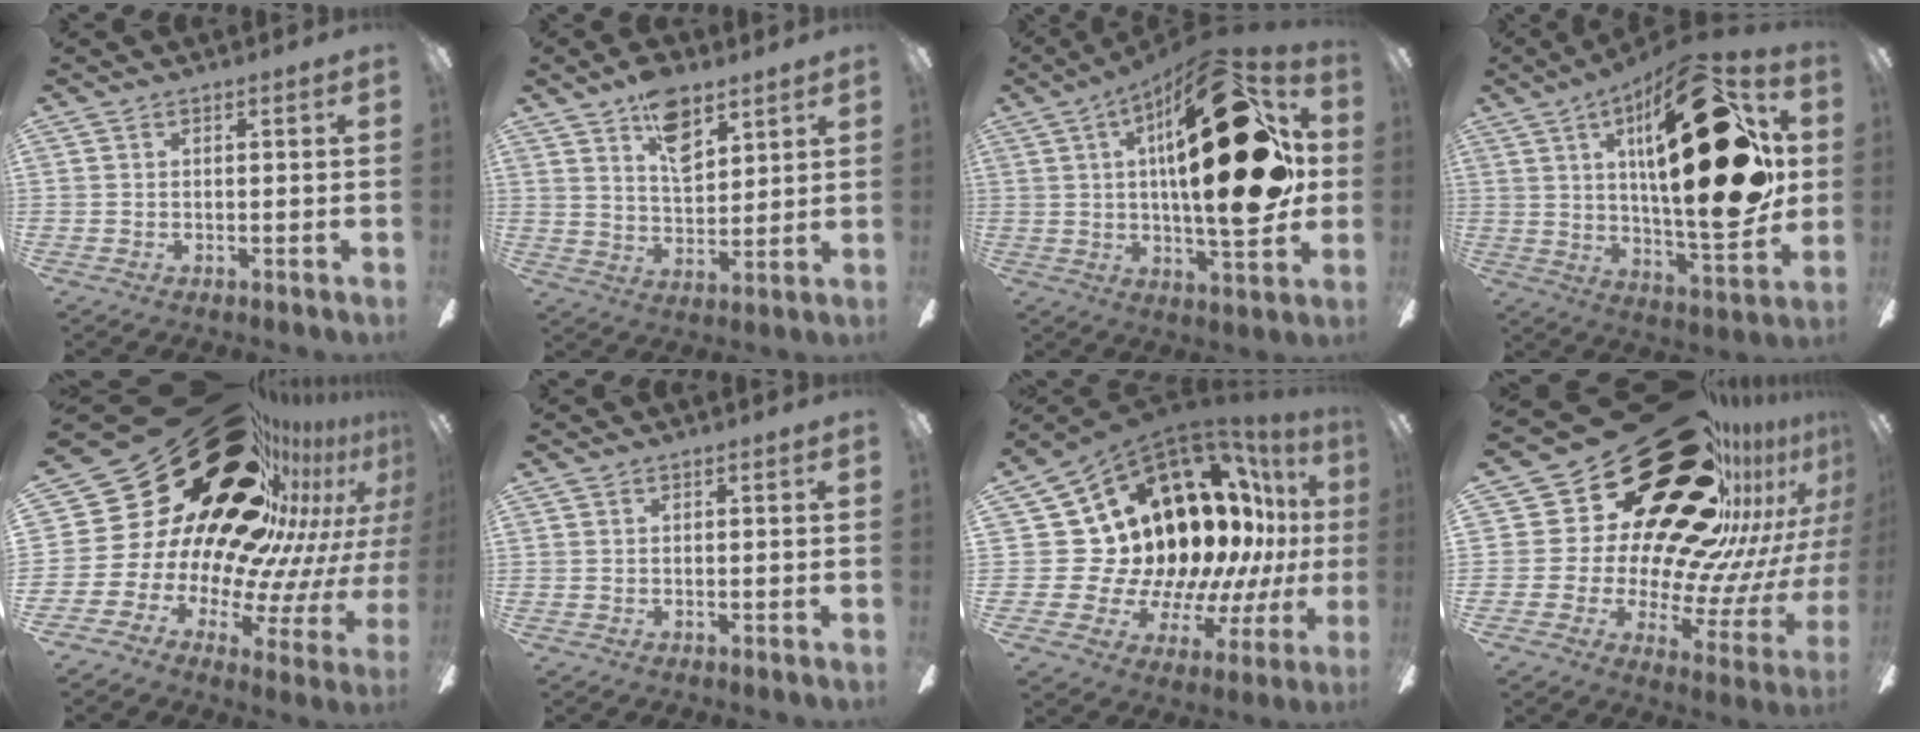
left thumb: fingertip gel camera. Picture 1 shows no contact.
{"total": 10.8, "force": [6.6, 5.6, 6.5], "torque": [-0.092, -0.026, 0.117]}
{"total": 31.8, "force": [6.6, 11.5, 29.0], "torque": [-0.436, -0.029, 0.099]}
{"total": 34.2, "force": [8.9, 13.0, 30.3], "torque": [-0.464, -0.045, 0.139]}
{"total": 37.1, "force": [22.1, 19.9, 22.2], "torque": [-0.304, -0.216, 0.455]}
{"total": 0.0}
{"total": 23.0, "force": [7.0, 17.0, 13.9], "torque": [-0.198, -0.122, 0.193]}
{"total": 36.0, "force": [23.1, 17.7, 21.2], "torque": [-0.273, -0.195, 0.456]}